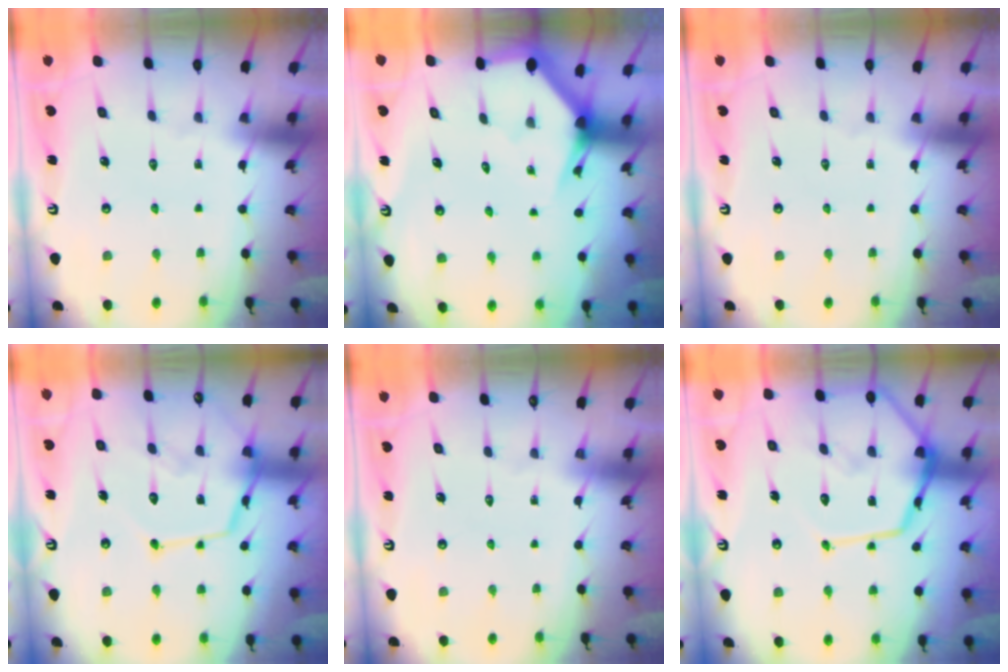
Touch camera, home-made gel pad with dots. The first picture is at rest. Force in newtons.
{"total": 2.7, "press": 2.7, "slide": 0.1}
{"total": 0.0}
{"total": 15.5, "press": 15.5, "slide": 1.3}
{"total": 0.0}
{"total": 18.9, "press": 18.9, "slide": 1.7}